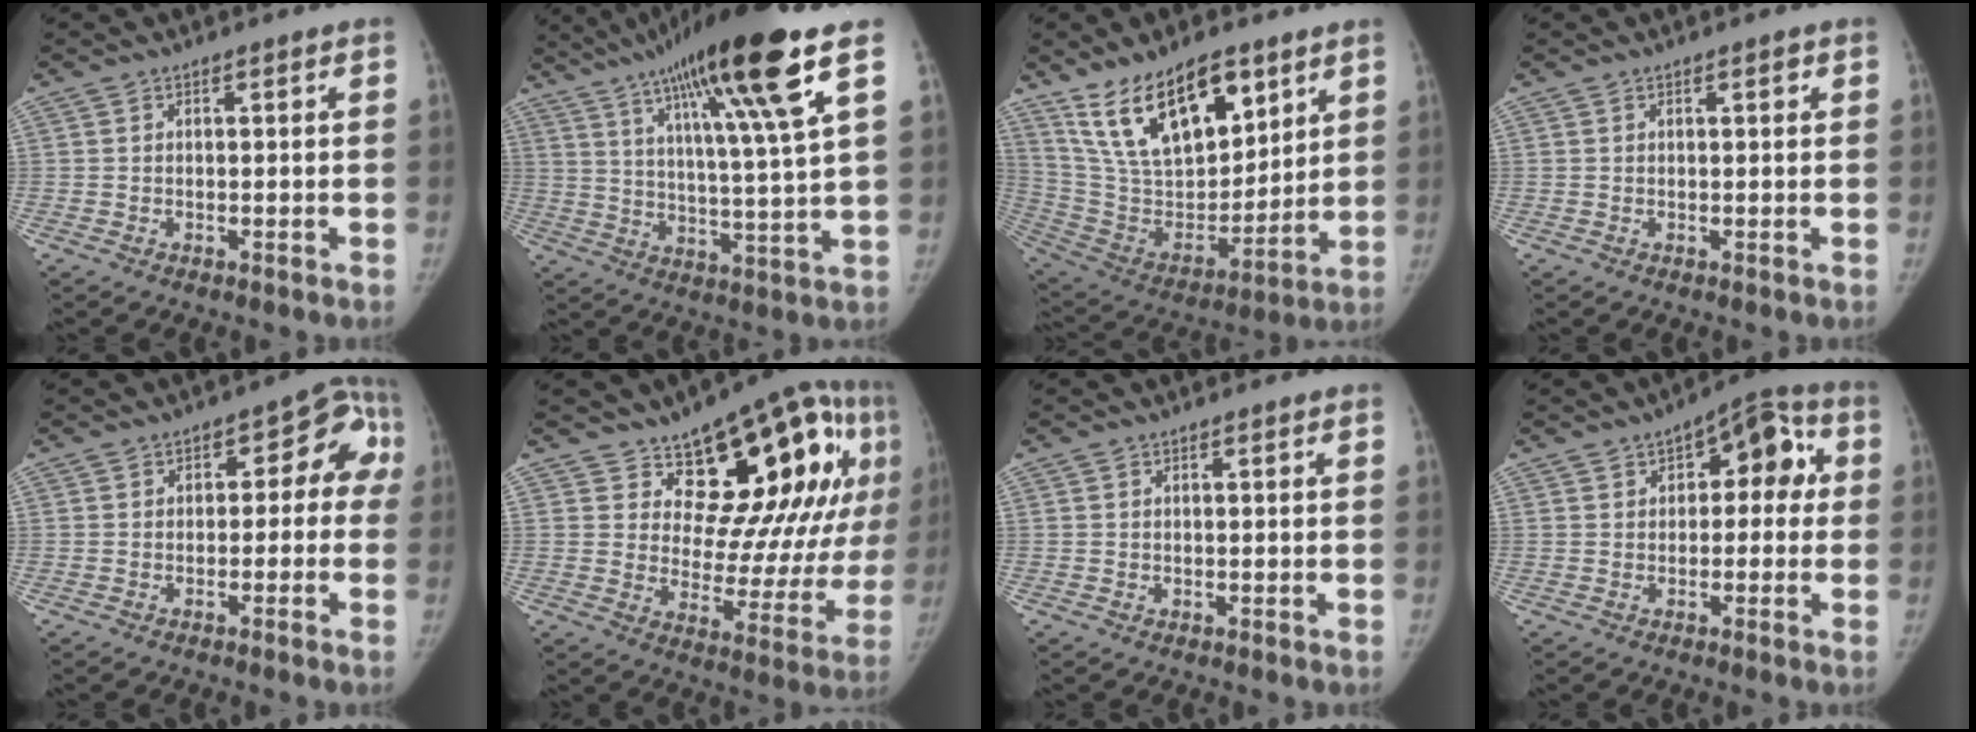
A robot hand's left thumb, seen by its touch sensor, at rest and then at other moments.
{"total": 21.6, "force": [12.2, 1.3, 17.8], "torque": [-0.289, -0.036, 0.197]}
{"total": 22.0, "force": [13.2, 10.4, 14.2], "torque": [-0.204, -0.056, 0.255]}
{"total": 1.2, "force": [0.6, 0.3, 0.9], "torque": [-0.012, 0.000, 0.009]}
{"total": 7.5, "force": [-0.5, 5.1, 5.5], "torque": [-0.013, 0.034, -0.020]}
{"total": 21.9, "force": [9.9, 10.2, 16.7], "torque": [-0.165, -0.043, 0.149]}
{"total": 0.0}
{"total": 9.5, "force": [2.2, 5.4, 7.5], "torque": [-0.050, 0.026, 0.018]}